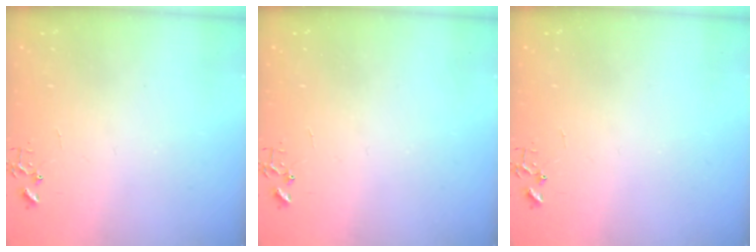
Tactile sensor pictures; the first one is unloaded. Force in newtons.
{"total": 0.0}
{"total": 0.0}